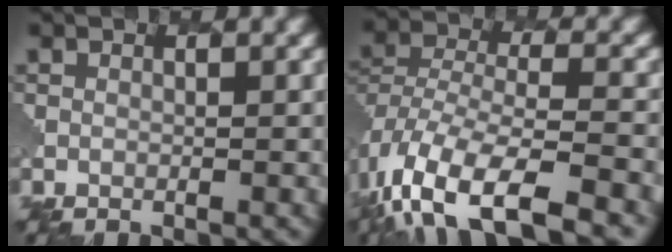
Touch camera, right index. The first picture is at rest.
{"total": 11.6, "force": [-7.3, 4.9, 7.6], "torque": [-0.164, -0.010, -0.124]}